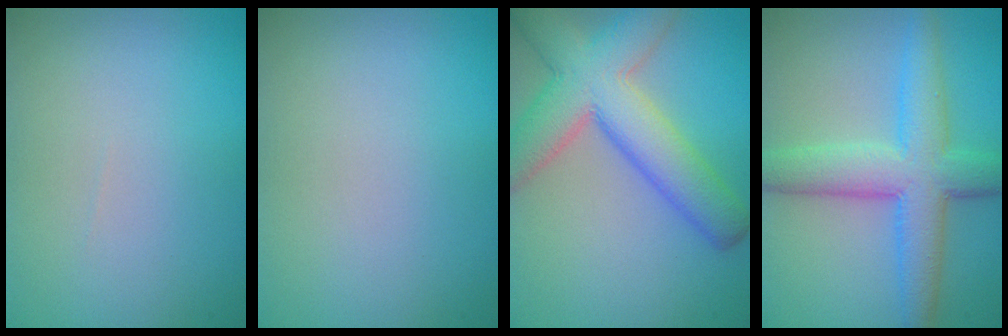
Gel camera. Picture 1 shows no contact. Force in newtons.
{"total": 0.0}
{"total": 8.2, "press": 8.2, "slide": 0.4}
{"total": 6.7, "press": 6.7, "slide": 0.2}